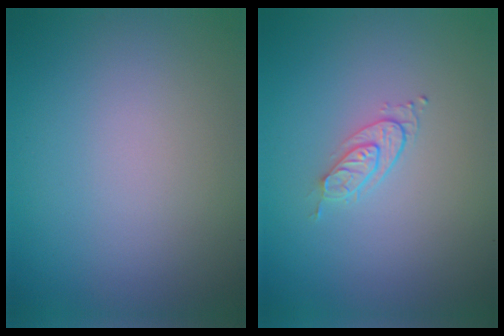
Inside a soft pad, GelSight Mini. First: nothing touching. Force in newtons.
{"total": 1.7, "press": 1.1, "slide": 1.3}